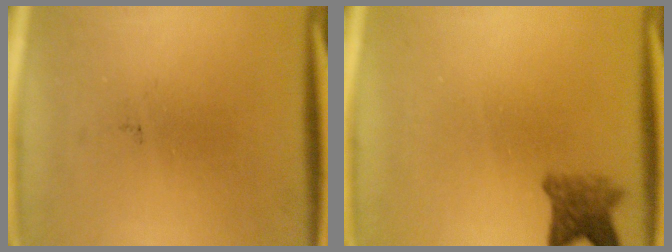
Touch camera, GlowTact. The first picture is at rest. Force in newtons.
{"total": 3.7}